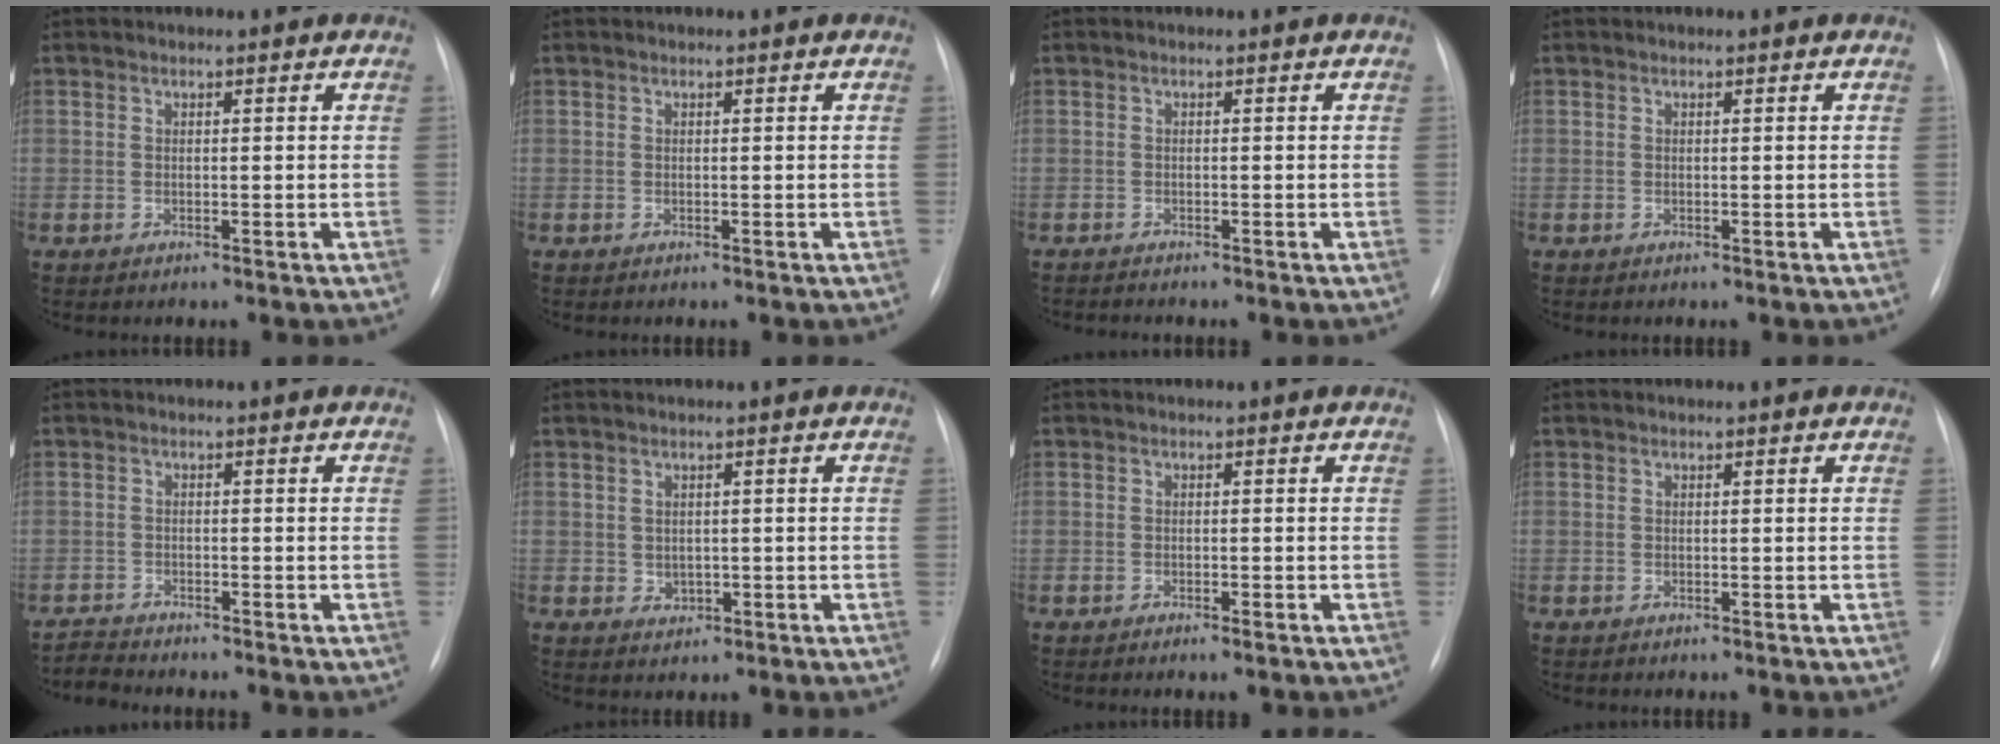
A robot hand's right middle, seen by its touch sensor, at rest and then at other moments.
{"total": 0.0}
{"total": 0.7, "force": [-0.7, -0.1, -0.1], "torque": [-0.002, -0.005, -0.013]}
{"total": 0.0}
{"total": 2.0, "force": [-1.8, -0.3, -0.8], "torque": [0.016, -0.015, -0.035]}
{"total": 1.7, "force": [-0.1, 1.5, 0.8], "torque": [-0.014, 0.000, 0.007]}
{"total": 1.4, "force": [-0.9, 0.3, 1.1], "torque": [-0.021, -0.001, -0.013]}
{"total": 0.0}